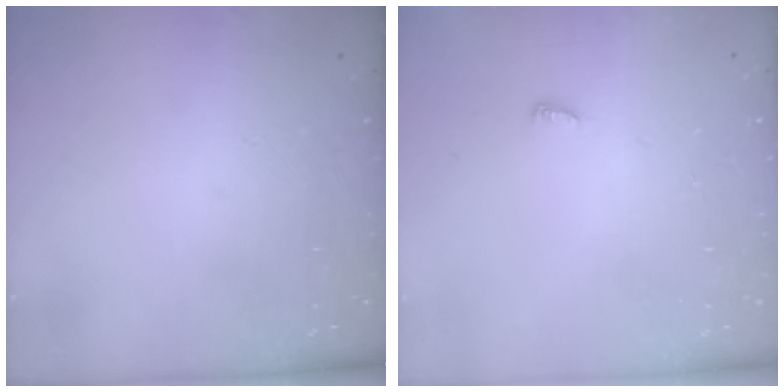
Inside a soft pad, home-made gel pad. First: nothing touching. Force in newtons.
{"total": 4.3, "press": 4.3, "slide": 0.4}